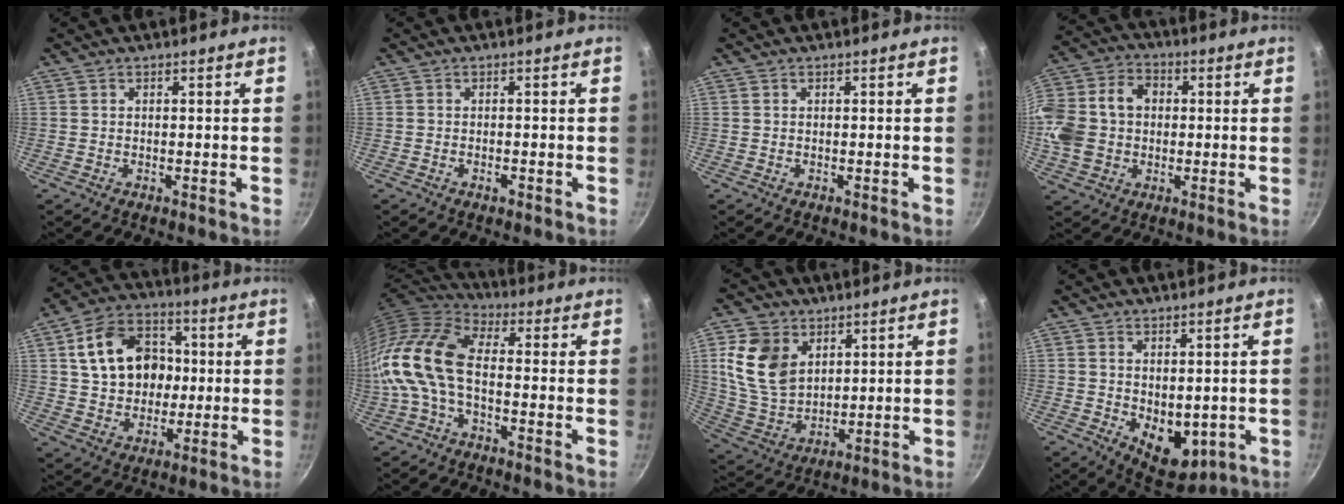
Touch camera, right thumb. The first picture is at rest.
{"total": 1.0, "force": [-0.6, 0.3, 0.7], "torque": [-0.013, 0.006, -0.010]}
{"total": 0.0}
{"total": 18.3, "force": [0.9, 14.6, 11.0], "torque": [-0.230, 0.038, 0.010]}
{"total": 16.0, "force": [2.5, 12.6, 9.6], "torque": [-0.128, 0.024, 0.040]}
{"total": 14.6, "force": [-2.7, 8.1, 11.9], "torque": [-0.243, 0.032, -0.073]}
{"total": 13.4, "force": [4.6, 9.7, 8.0], "torque": [-0.132, -0.018, 0.104]}
{"total": 8.6, "force": [-0.8, 5.6, 6.5], "torque": [-0.065, -0.017, 0.008]}